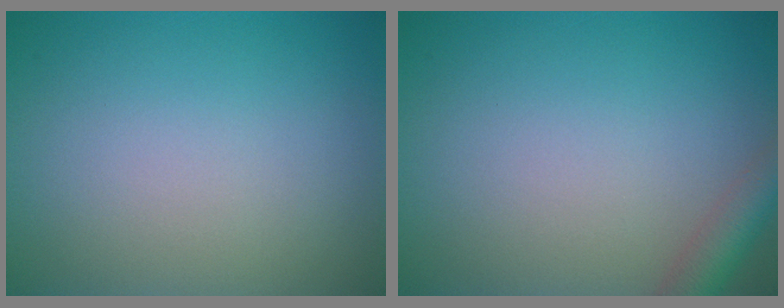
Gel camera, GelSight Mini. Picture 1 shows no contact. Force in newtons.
{"total": 2.9, "press": 2.9, "slide": 0.2}